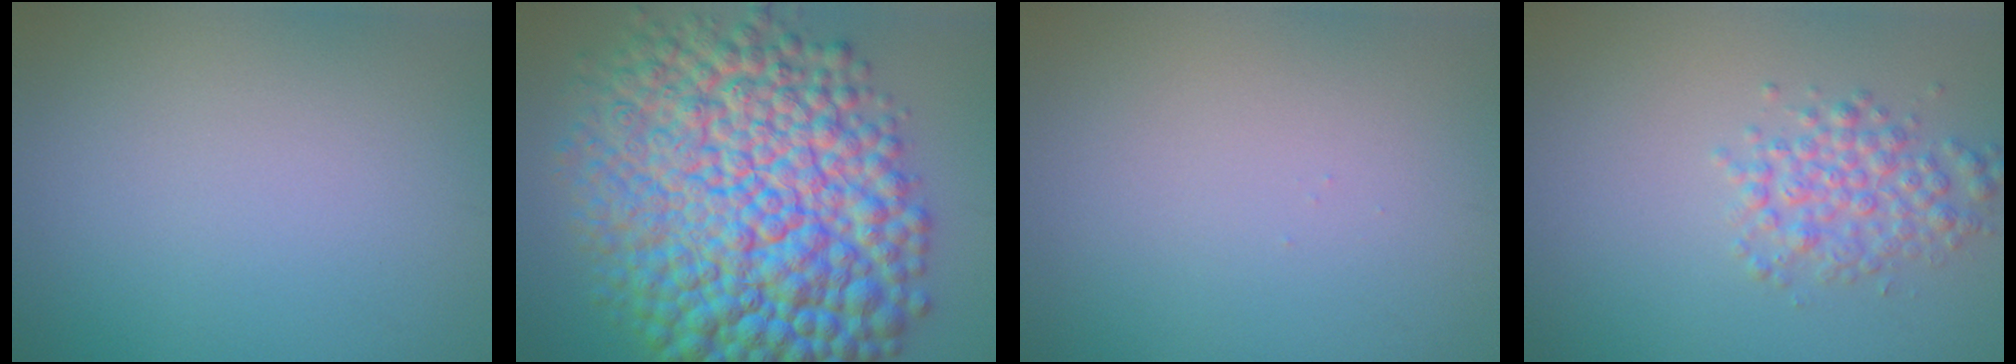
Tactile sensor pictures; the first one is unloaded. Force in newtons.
{"total": 17.2, "press": 17.2, "slide": 0.0}
{"total": 0.0}
{"total": 3.0, "press": 3.0, "slide": 0.1}